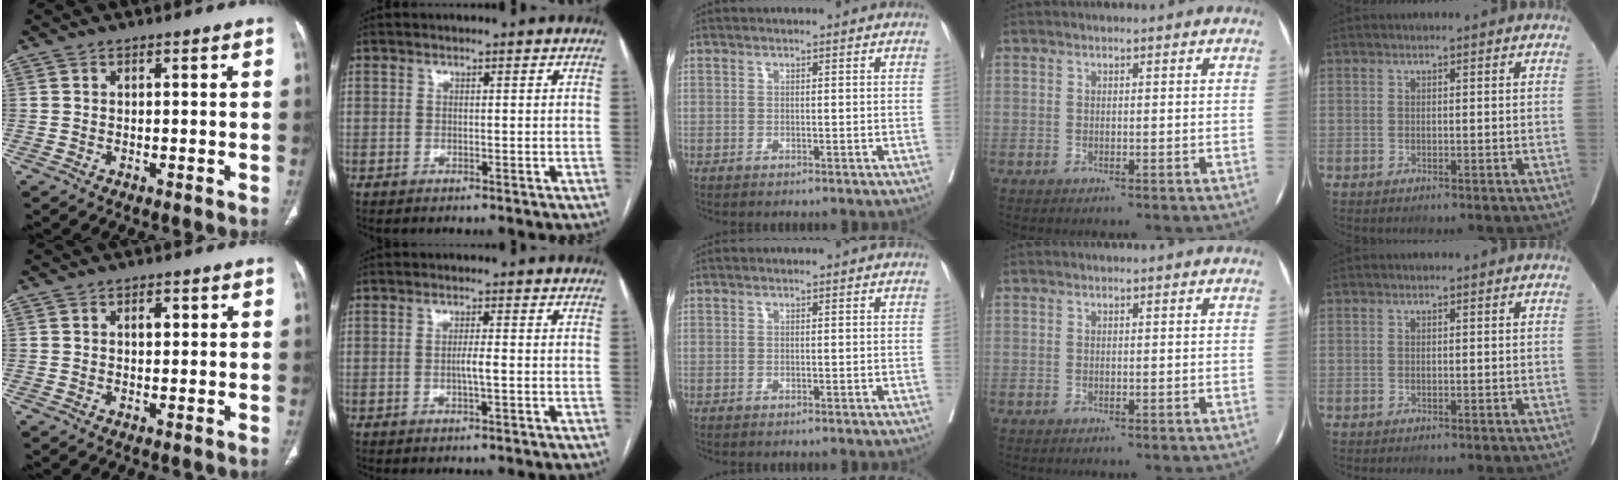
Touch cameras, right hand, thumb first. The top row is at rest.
{"thumb": {"total": 1.9, "force": [0.6, 1.2, 1.4], "torque": [-0.016, 0.000, 0.008]}, "index": {"total": 2.1, "force": [-0.5, 0.0, 2.1], "torque": [-0.039, 0.000, -0.009]}}